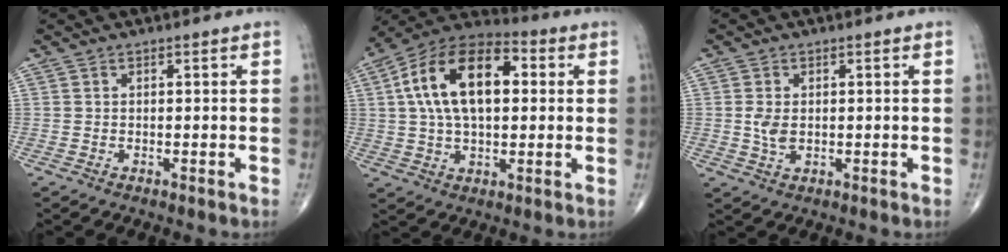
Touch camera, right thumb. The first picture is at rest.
{"total": 18.9, "force": [3.6, 10.5, 15.3], "torque": [-0.257, 0.026, 0.053]}
{"total": 3.2, "force": [0.1, 2.0, 2.4], "torque": [-0.046, -0.003, 0.006]}